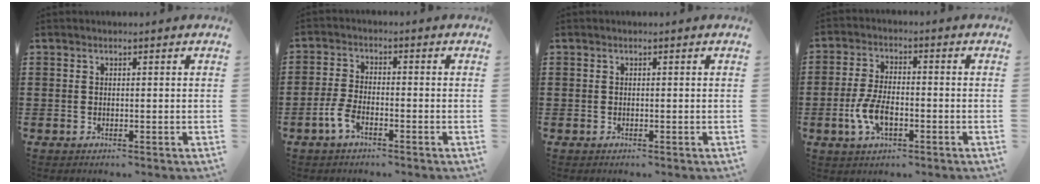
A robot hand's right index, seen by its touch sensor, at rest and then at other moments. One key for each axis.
{"total": 3.7, "fx": -2.3, "fy": 1.3, "fz": 2.6, "tx": -0.066, "ty": 0.000, "tz": -0.049}
{"total": 0.0}
{"total": 6.1, "fx": -2.0, "fy": 2.9, "fz": 4.9, "tx": -0.118, "ty": -0.003, "tz": -0.043}